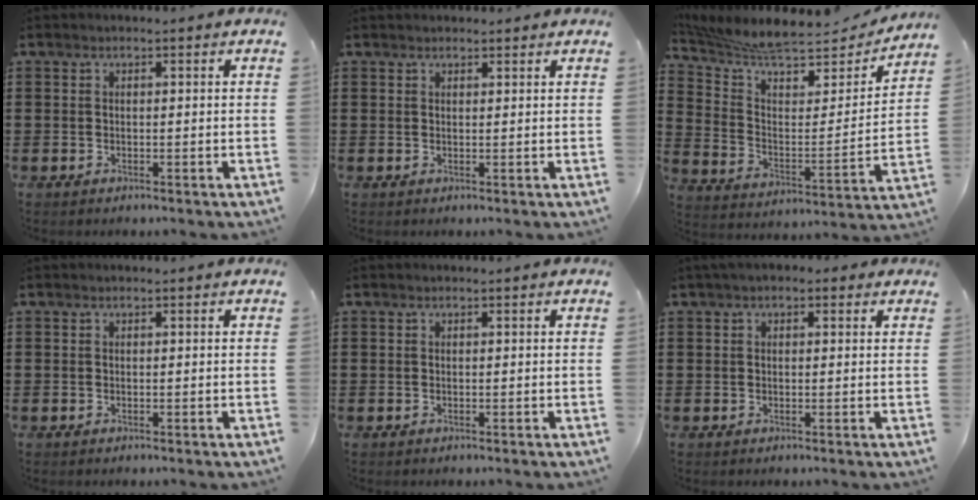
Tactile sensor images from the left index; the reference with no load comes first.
{"total": 1.0, "force": [1.0, 0.3, 0.0], "torque": [-0.003, 0.002, 0.020]}
{"total": 8.5, "force": [7.8, 1.3, 3.2], "torque": [-0.092, -0.057, 0.132]}
{"total": 0.0}
{"total": 0.0}
{"total": 1.7, "force": [0.9, 1.0, 1.0], "torque": [-0.023, 0.007, 0.016]}